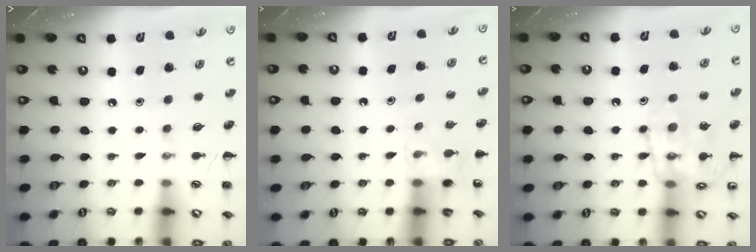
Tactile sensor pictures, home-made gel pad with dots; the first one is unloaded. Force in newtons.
{"total": 6.0, "press": 5.8, "slide": 1.5}
{"total": 13.6, "press": 13.6, "slide": 1.1}